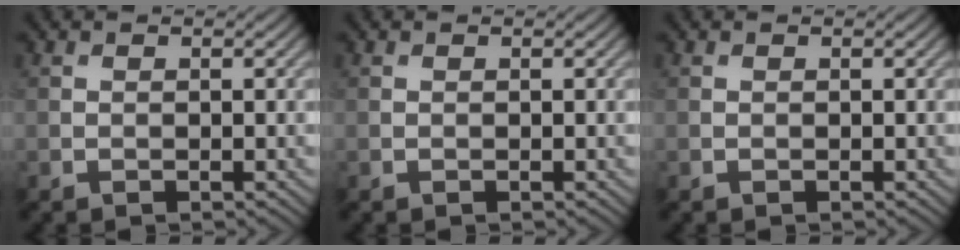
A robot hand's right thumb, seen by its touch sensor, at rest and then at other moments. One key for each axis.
{"total": 0.0}
{"total": 0.0}